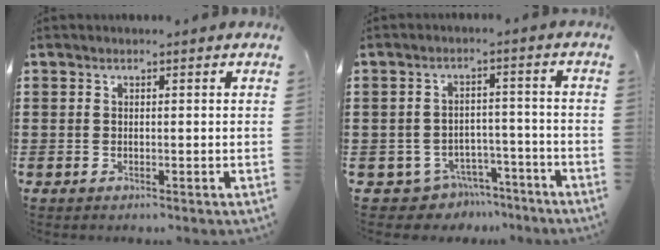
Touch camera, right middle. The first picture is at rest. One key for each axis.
{"total": 4.3, "fx": -3.9, "fy": 1.6, "fz": 0.6, "tx": -0.026, "ty": 0.009, "tz": -0.083}